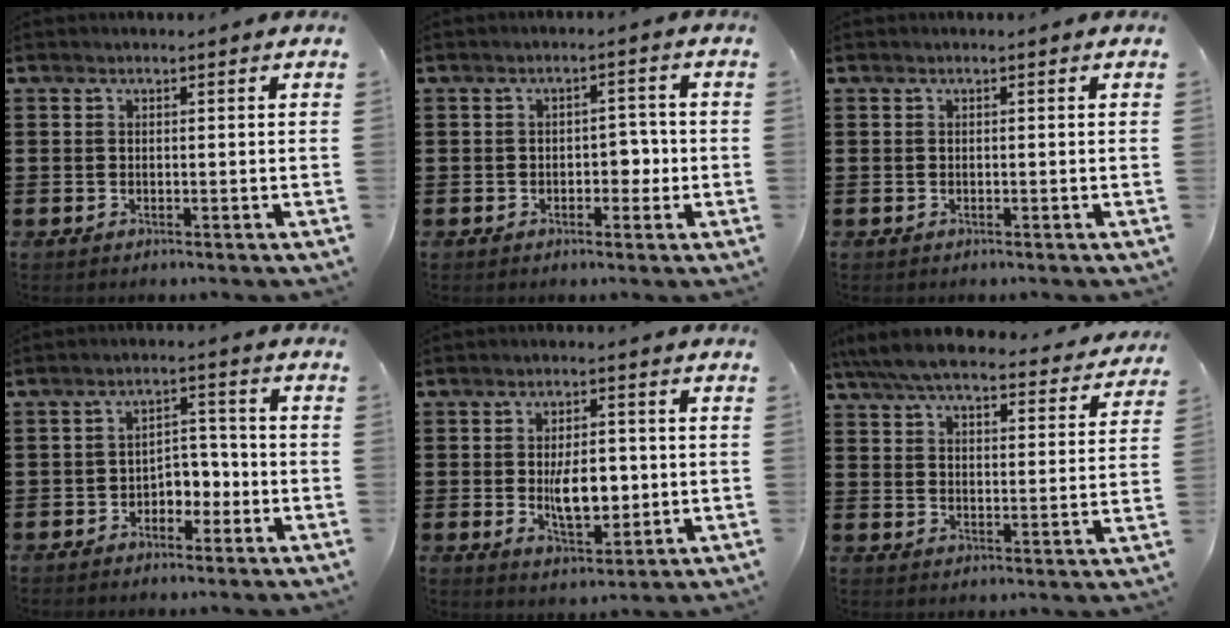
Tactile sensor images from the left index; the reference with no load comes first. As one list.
[{"total": 3.4, "force": [-0.9, 2.0, 2.5], "torque": [-0.043, 0.003, -0.022]}, {"total": 0.0}, {"total": 3.9, "force": [-2.4, 2.6, 1.8], "torque": [-0.040, 0.010, -0.051]}, {"total": 7.3, "force": [-0.4, 3.4, 6.4], "torque": [-0.106, -0.001, -0.012]}, {"total": 7.0, "force": [6.5, 0.8, 2.4], "torque": [-0.075, -0.032, 0.115]}]